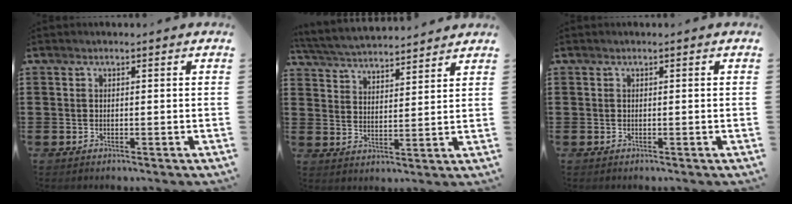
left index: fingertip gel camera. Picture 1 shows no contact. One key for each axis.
{"total": 4.3, "fx": 4.3, "fy": 0.1, "fz": 0.5, "tx": -0.031, "ty": -0.025, "tz": 0.073}
{"total": 0.0}